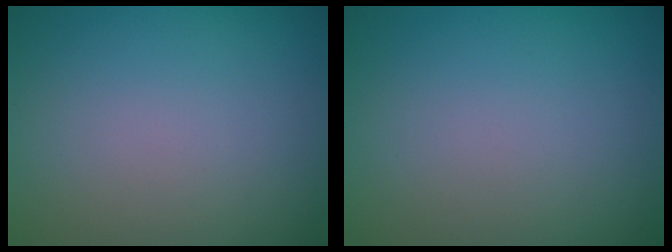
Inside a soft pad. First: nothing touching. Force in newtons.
{"total": 0.0}